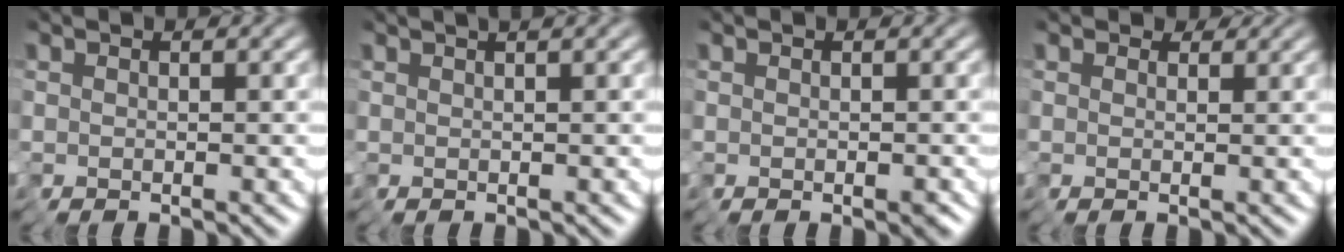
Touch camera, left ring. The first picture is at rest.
{"total": 1.3, "force": [0.6, 0.1, 1.2], "torque": [-0.020, 0.009, 0.012]}
{"total": 1.0, "force": [-0.4, 0.6, 0.7], "torque": [-0.009, -0.003, -0.004]}
{"total": 0.9, "force": [0.3, 0.8, 0.1], "torque": [0.000, 0.004, 0.005]}